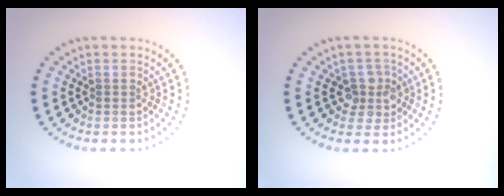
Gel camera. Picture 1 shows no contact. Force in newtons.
{"total": 2.5, "press": 2.1, "slide": 1.3}